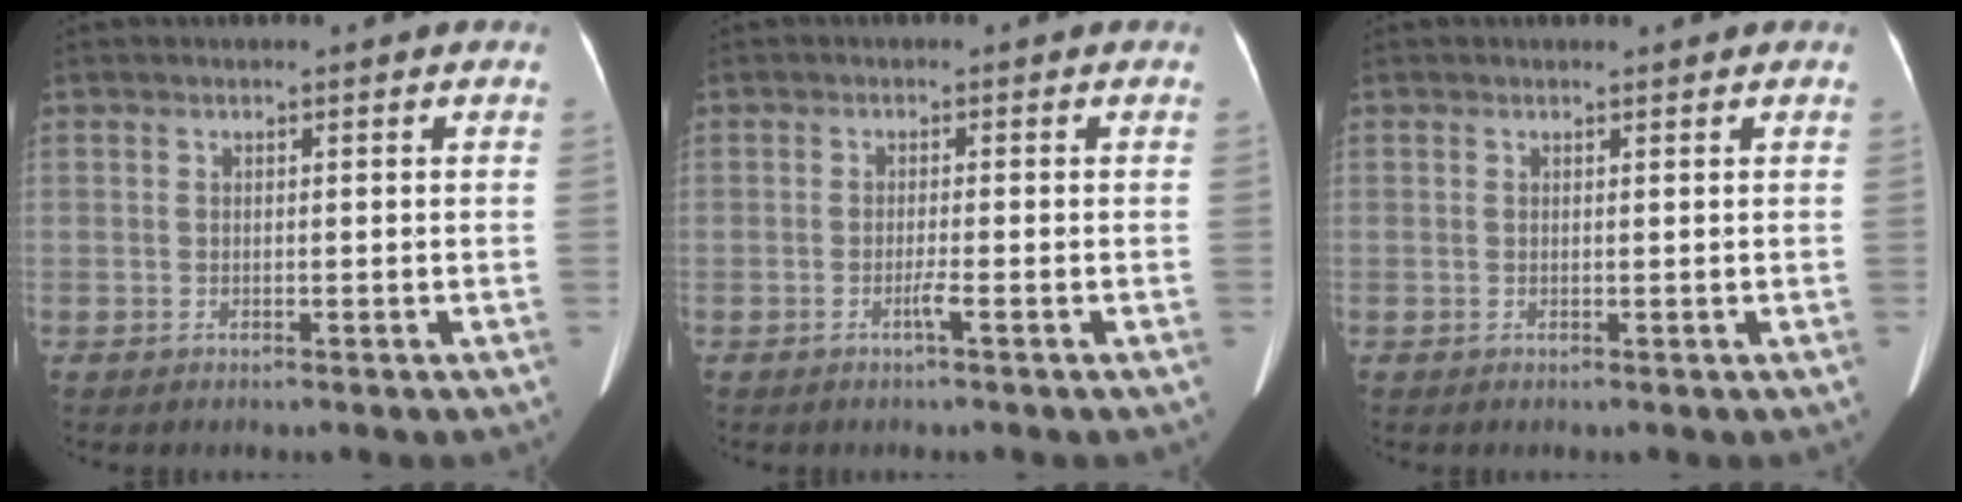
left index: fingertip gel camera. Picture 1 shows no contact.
{"total": 1.2, "force": [-0.7, -0.3, 0.9], "torque": [-0.019, -0.002, -0.012]}
{"total": 0.7, "force": [0.7, 0.1, 0.1], "torque": [-0.009, 0.000, 0.011]}